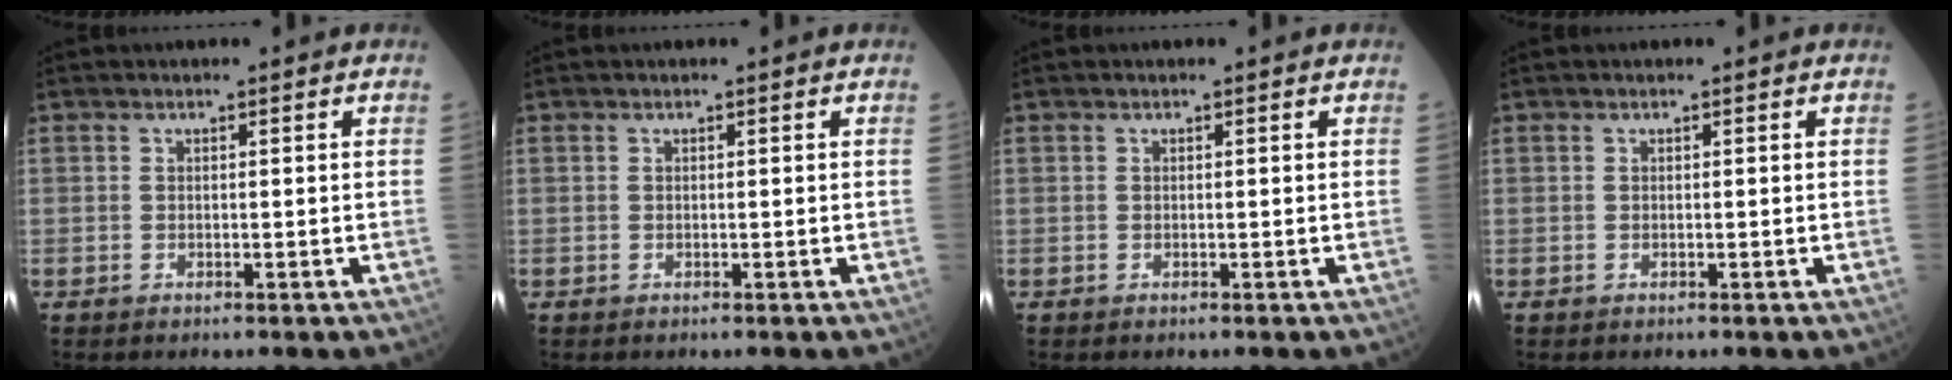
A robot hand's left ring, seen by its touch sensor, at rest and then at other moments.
{"total": 0.0}
{"total": 0.0}
{"total": 0.0}